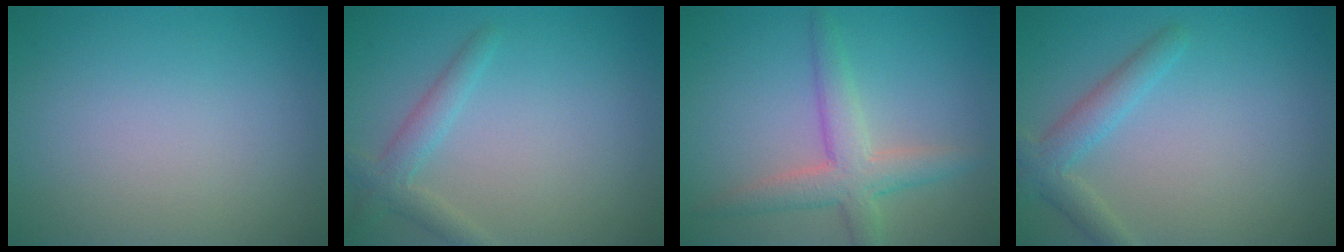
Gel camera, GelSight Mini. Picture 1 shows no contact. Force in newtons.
{"total": 2.4, "press": 2.3, "slide": 0.1}
{"total": 4.1, "press": 4.1, "slide": 0.4}
{"total": 2.8, "press": 2.8, "slide": 0.0}